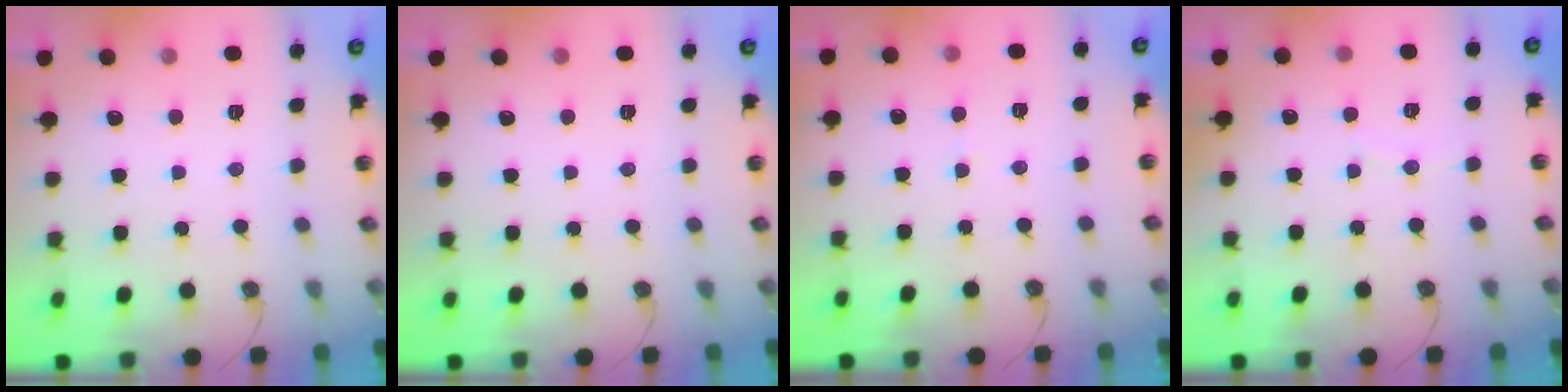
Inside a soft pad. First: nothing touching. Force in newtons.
{"total": 0.0}
{"total": 4.5, "press": 4.5, "slide": 0.5}
{"total": 2.5, "press": 2.5, "slide": 0.3}